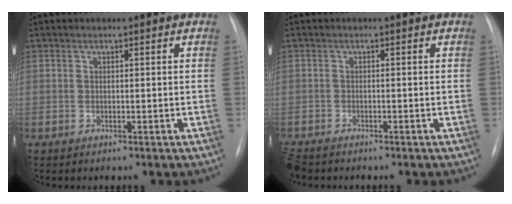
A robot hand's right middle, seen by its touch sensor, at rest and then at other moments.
{"total": 3.0, "force": [-2.6, 1.0, 0.9], "torque": [-0.017, -0.008, -0.046]}